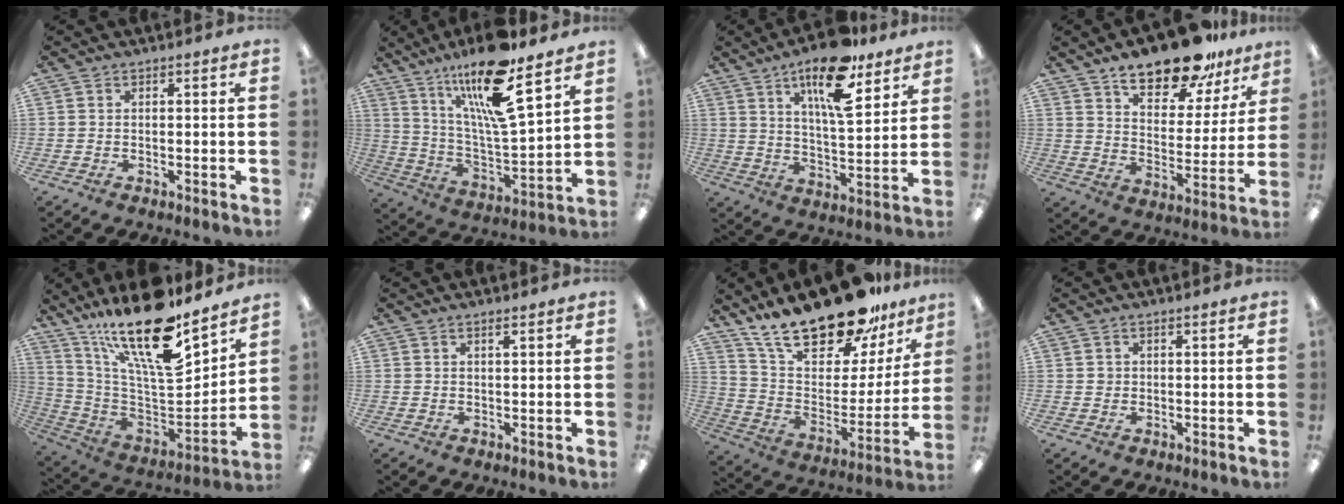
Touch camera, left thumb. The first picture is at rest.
{"total": 19.7, "force": [13.9, 4.0, 13.3], "torque": [-0.246, -0.076, 0.230]}
{"total": 16.7, "force": [10.9, 5.6, 11.3], "torque": [-0.179, -0.053, 0.177]}
{"total": 17.1, "force": [13.8, 6.4, 7.9], "torque": [-0.121, -0.089, 0.238]}
{"total": 24.5, "force": [17.7, 7.2, 15.4], "torque": [-0.278, -0.131, 0.301]}
{"total": 1.0, "force": [0.8, 0.1, 0.5], "torque": [-0.011, 0.000, 0.014]}
{"total": 25.2, "force": [20.0, 9.3, 12.2], "torque": [-0.197, -0.140, 0.345]}
{"total": 1.1, "force": [0.3, 1.0, 0.1], "torque": [-0.002, 0.005, 0.005]}